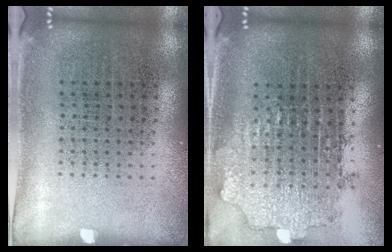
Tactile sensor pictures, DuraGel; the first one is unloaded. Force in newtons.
{"total": 2.0, "press": 1.5, "slide": 1.3}